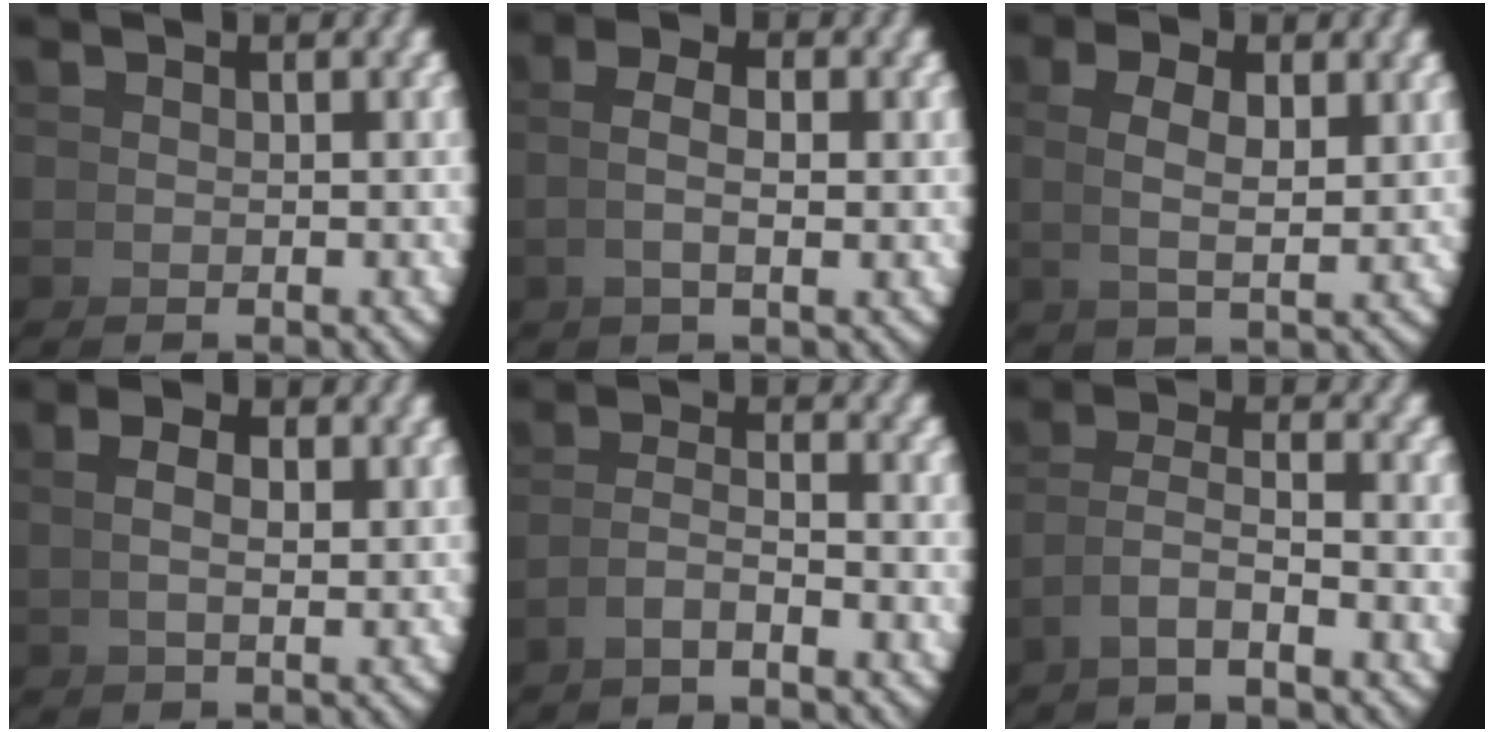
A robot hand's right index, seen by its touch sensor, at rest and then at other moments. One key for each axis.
{"total": 2.2, "fx": 0.7, "fy": 0.0, "fz": 2.1, "tx": -0.043, "ty": 0.004, "tz": 0.013}
{"total": 2.9, "fx": 1.5, "fy": 0.3, "fz": 2.5, "tx": -0.041, "ty": 0.002, "tz": 0.034}
{"total": 2.0, "fx": 1.3, "fy": -0.2, "fz": 1.5, "tx": -0.022, "ty": 0.003, "tz": 0.030}
{"total": 2.2, "fx": -1.2, "fy": 0.0, "fz": 1.9, "tx": -0.032, "ty": -0.005, "tz": -0.020}
{"total": 3.2, "fx": -0.6, "fy": 1.2, "fz": 2.9, "tx": -0.063, "ty": -0.011, "tz": -0.006}